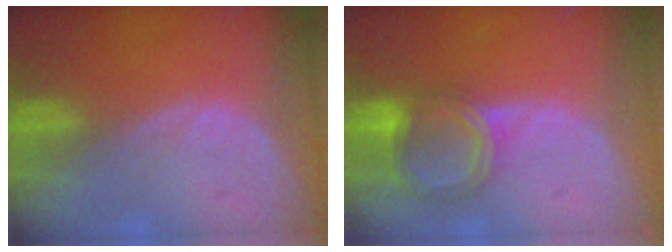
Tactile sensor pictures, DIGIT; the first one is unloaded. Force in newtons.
{"total": 6.3, "press": 5.8, "slide": 2.4}